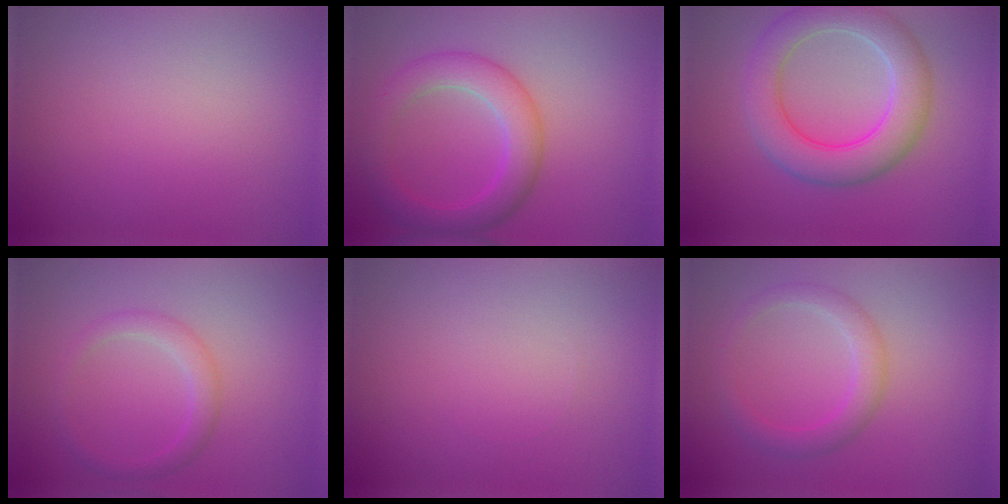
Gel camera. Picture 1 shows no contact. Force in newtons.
{"total": 4.7, "press": 4.7, "slide": 0.2}
{"total": 6.2, "press": 6.2, "slide": 0.4}
{"total": 2.0, "press": 2.0, "slide": 0.2}
{"total": 0.0}
{"total": 2.7, "press": 2.7, "slide": 0.1}